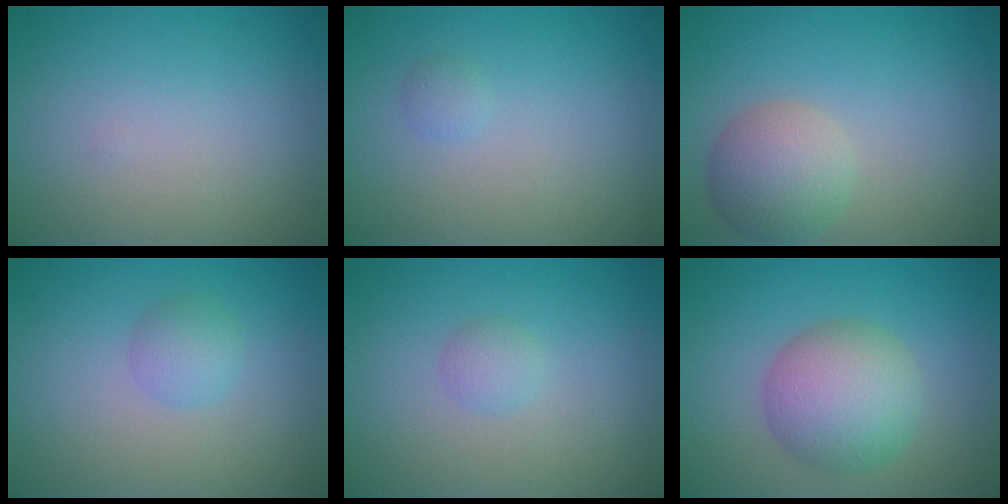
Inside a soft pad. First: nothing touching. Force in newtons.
{"total": 0.8, "press": 0.8, "slide": 0.0}
{"total": 4.3, "press": 4.3, "slide": 0.4}
{"total": 1.8, "press": 1.8, "slide": 0.0}
{"total": 1.2, "press": 1.2, "slide": 0.1}
{"total": 6.1, "press": 6.1, "slide": 0.1}